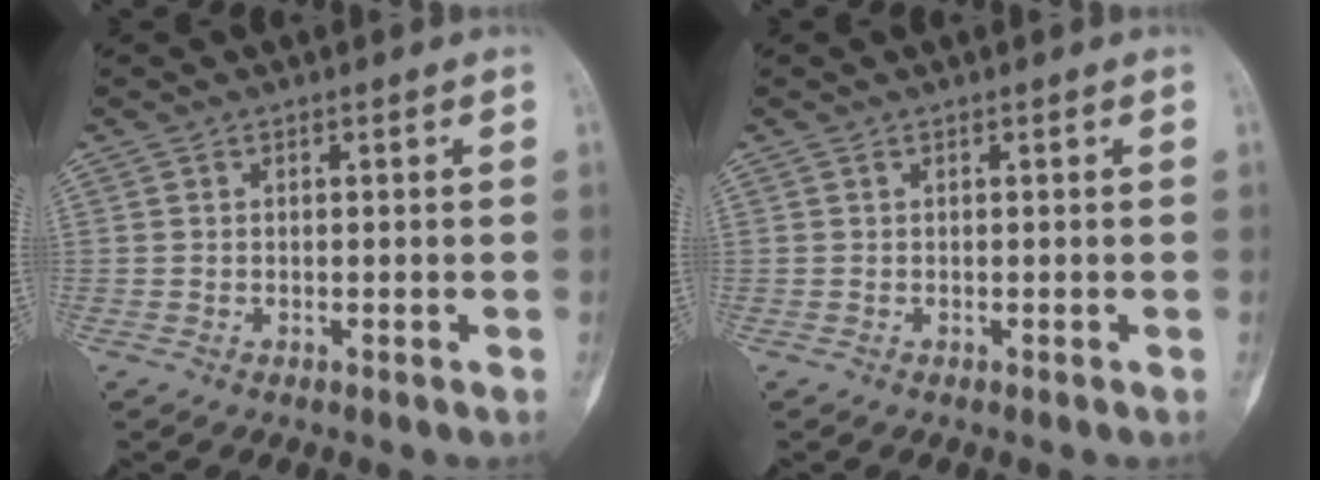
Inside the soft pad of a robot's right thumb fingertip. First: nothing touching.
{"total": 0.0}